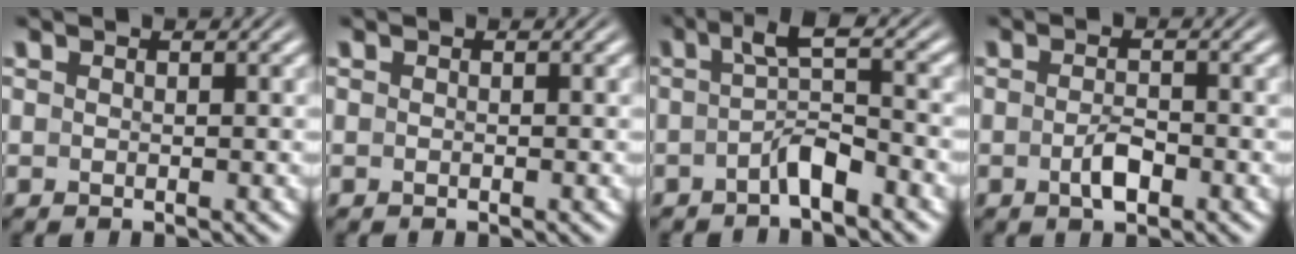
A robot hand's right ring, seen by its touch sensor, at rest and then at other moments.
{"total": 0.0}
{"total": 2.5, "force": [-0.3, 0.2, 2.5], "torque": [-0.044, -0.004, -0.005]}
{"total": 2.0, "force": [-1.1, 0.4, 1.6], "torque": [-0.024, -0.002, -0.019]}